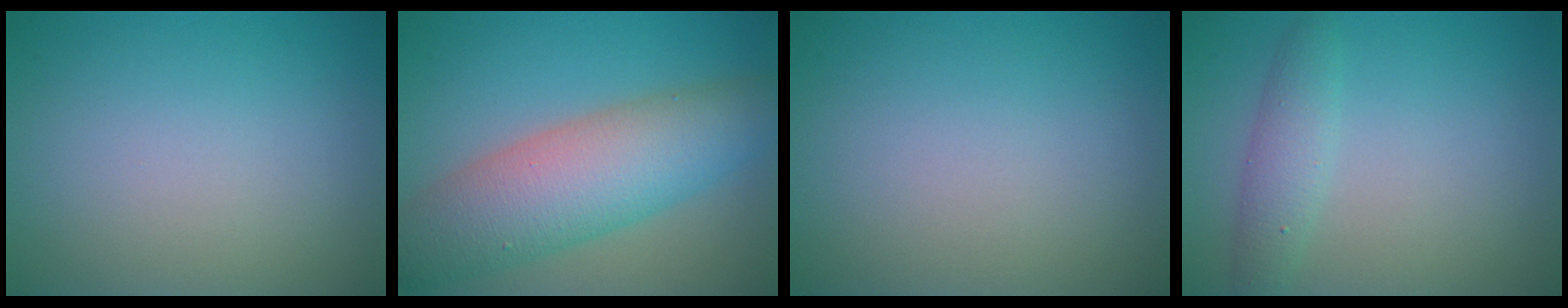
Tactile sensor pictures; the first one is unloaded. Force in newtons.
{"total": 8.6, "press": 8.6, "slide": 0.1}
{"total": 0.0}
{"total": 2.4, "press": 2.4, "slide": 0.1}